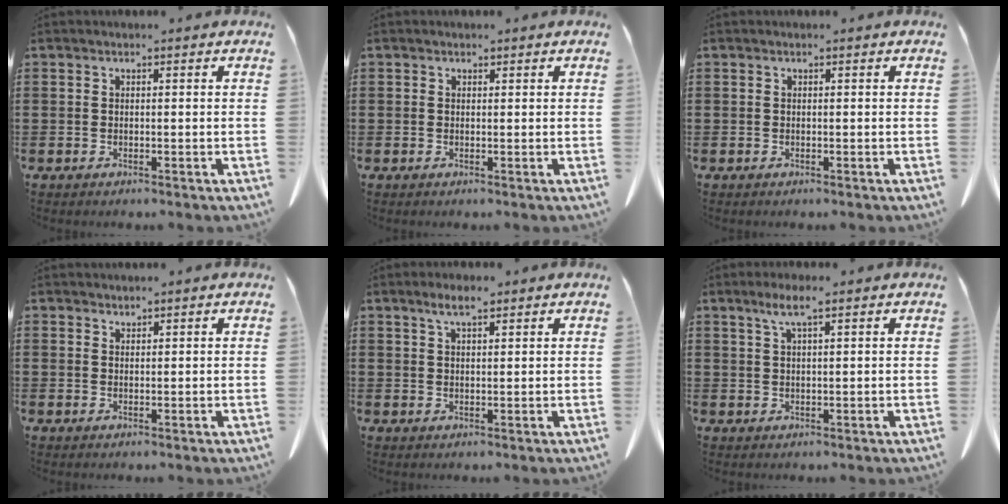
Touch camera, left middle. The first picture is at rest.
{"total": 0.6, "force": [0.3, 0.5, 0.0], "torque": [-0.002, 0.003, 0.006]}
{"total": 0.0}
{"total": 0.9, "force": [0.9, 0.1, 0.0], "torque": [-0.002, -0.001, 0.018]}
{"total": 3.1, "force": [2.2, 0.6, 2.2], "torque": [-0.046, 0.003, 0.038]}
{"total": 3.4, "force": [2.0, 0.4, 2.7], "torque": [-0.058, 0.004, 0.033]}